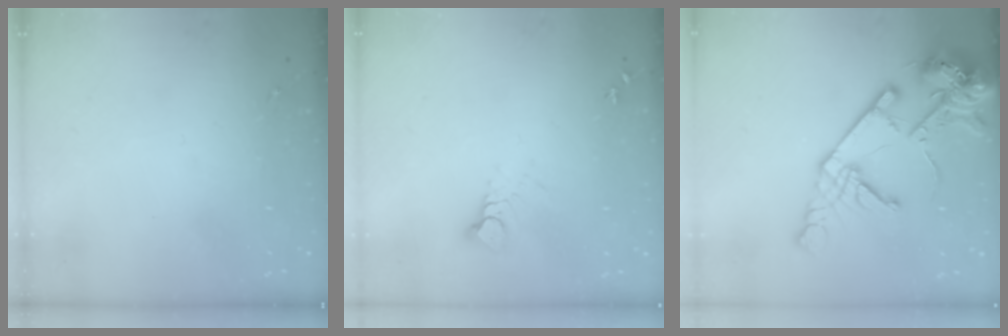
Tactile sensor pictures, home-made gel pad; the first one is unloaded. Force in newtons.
{"total": 4.0, "press": 3.9, "slide": 0.4}
{"total": 20.4, "press": 20.2, "slide": 2.9}